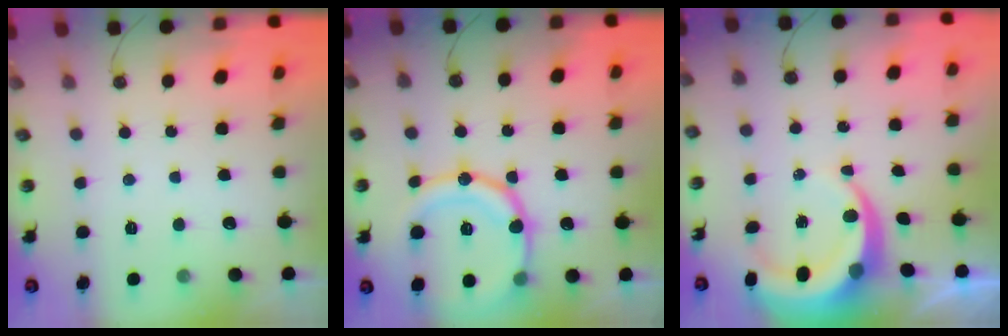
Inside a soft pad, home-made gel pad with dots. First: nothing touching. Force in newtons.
{"total": 19.7, "press": 19.4, "slide": 3.5}
{"total": 8.2, "press": 8.2, "slide": 1.1}